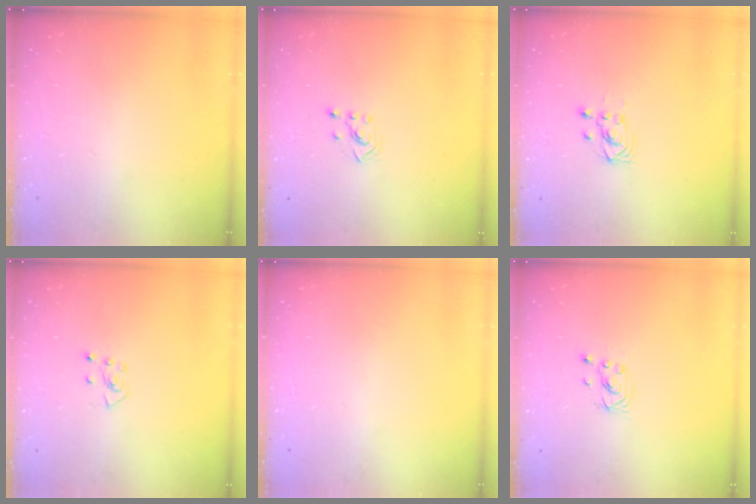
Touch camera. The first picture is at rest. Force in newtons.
{"total": 2.3, "press": 2.2, "slide": 0.7}
{"total": 2.9, "press": 2.9, "slide": 0.6}
{"total": 5.4, "press": 5.4, "slide": 0.6}
{"total": 0.0}
{"total": 1.6, "press": 1.6, "slide": 0.0}